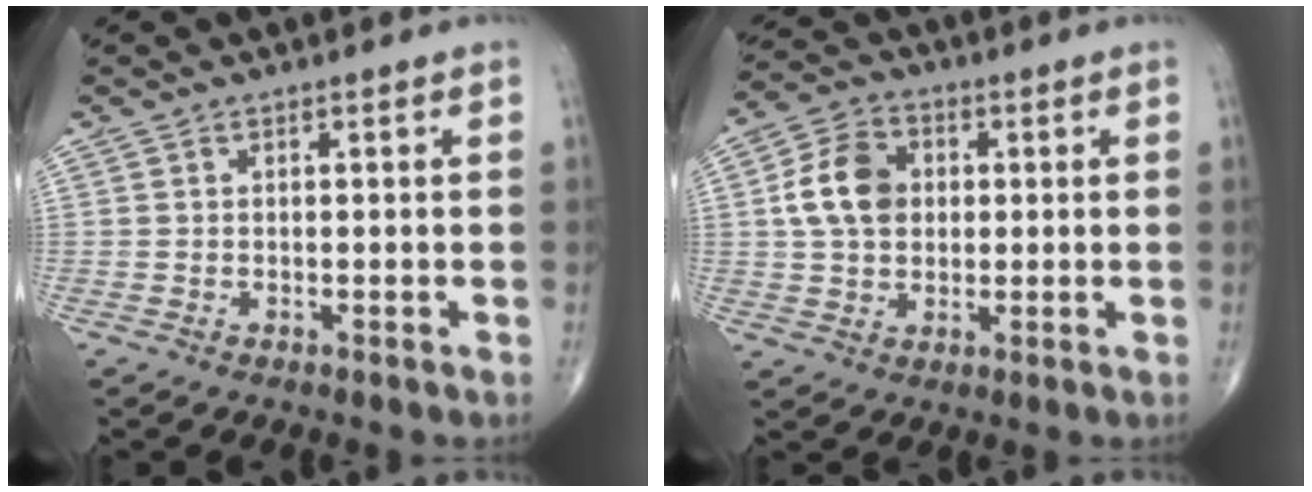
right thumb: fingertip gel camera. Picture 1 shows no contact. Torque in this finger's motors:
{"motor_torque": [0.08, 1.90, 0.89, -0.01, 0.09]}